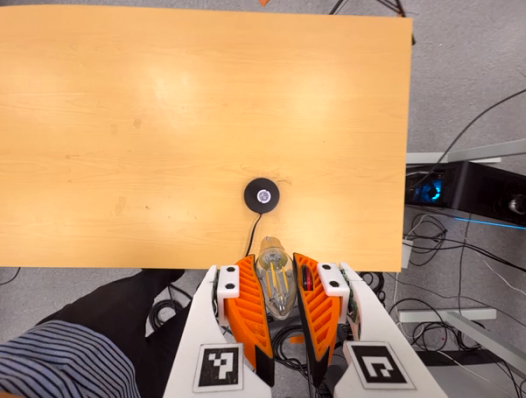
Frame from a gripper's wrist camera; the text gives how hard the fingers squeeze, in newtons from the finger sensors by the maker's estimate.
{"total": 20.3, "left": 24.7, "right": 15.8}